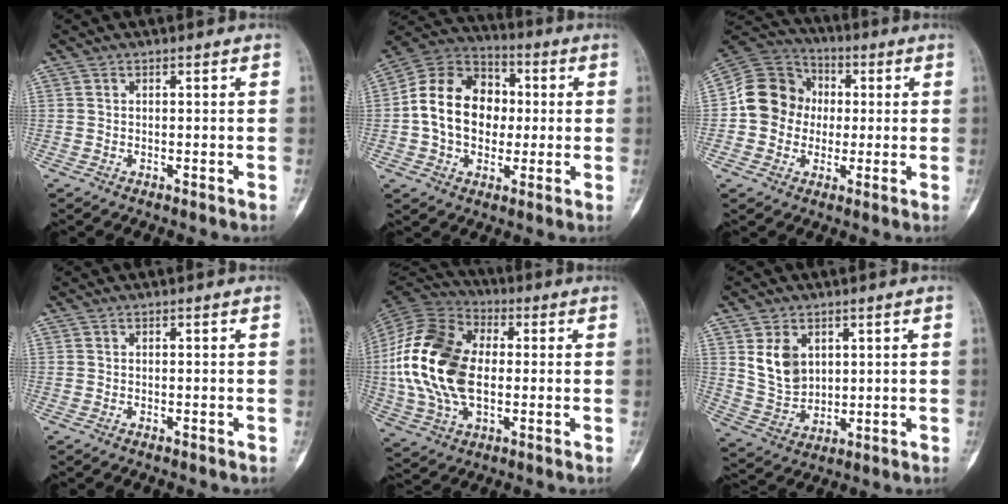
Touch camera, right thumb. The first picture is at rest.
{"total": 16.4, "force": [0.1, 12.5, 10.6], "torque": [-0.155, 0.032, -0.006]}
{"total": 12.6, "force": [0.0, 11.4, 5.3], "torque": [-0.071, 0.027, -0.008]}
{"total": 0.0}
{"total": 21.2, "force": [0.0, 13.3, 16.6], "torque": [-0.336, 0.010, 0.000]}
{"total": 8.1, "force": [2.9, 5.9, 4.7], "torque": [-0.066, -0.019, 0.069]}